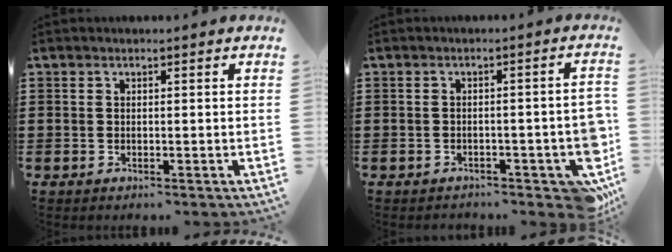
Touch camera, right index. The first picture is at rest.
{"total": 4.4, "force": [-2.6, 1.4, 3.2], "torque": [-0.043, -0.006, -0.046]}